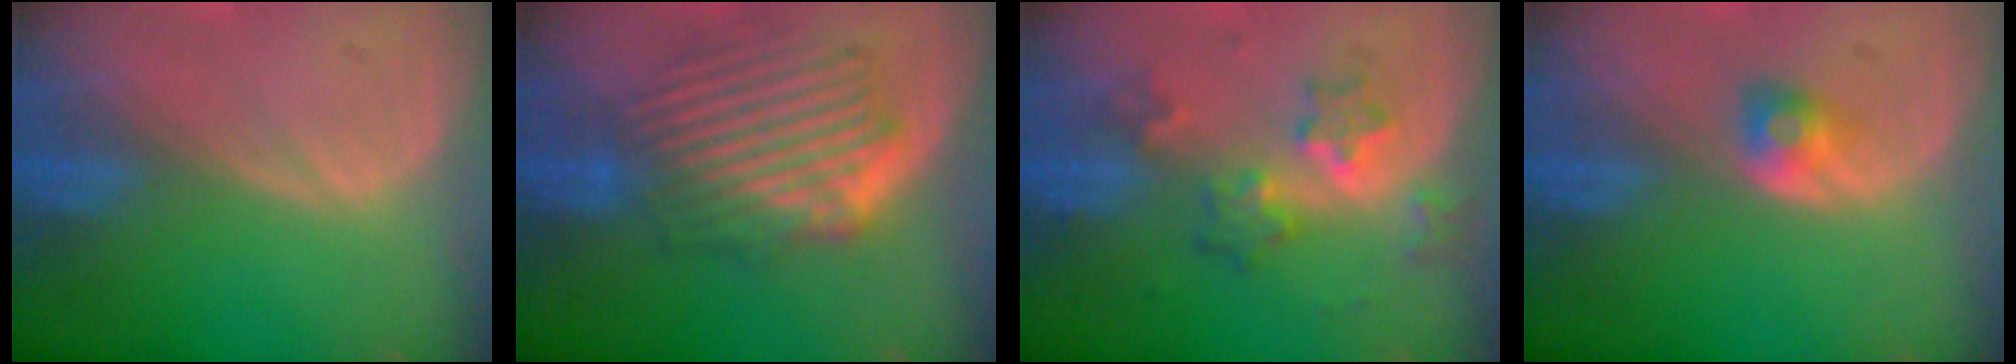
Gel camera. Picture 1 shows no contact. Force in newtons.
{"total": 9.1, "press": 8.3, "slide": 3.7}
{"total": 6.2, "press": 5.5, "slide": 3.0}
{"total": 2.6, "press": 2.3, "slide": 1.1}